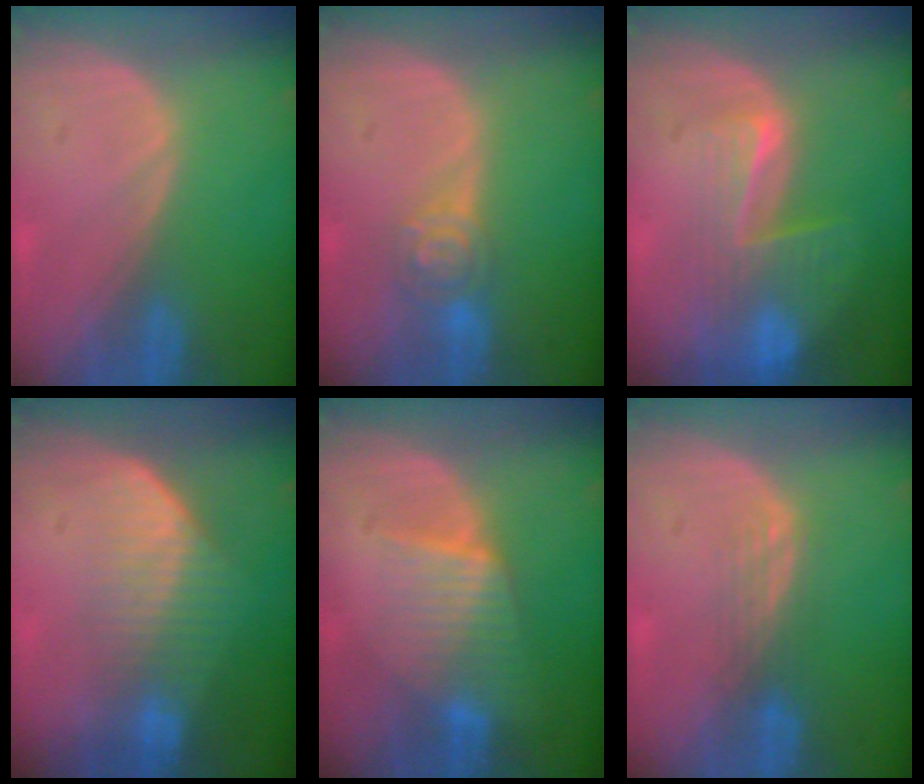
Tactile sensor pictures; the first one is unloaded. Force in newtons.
{"total": 4.6, "press": 4.0, "slide": 2.3}
{"total": 8.5, "press": 7.1, "slide": 4.6}
{"total": 7.4, "press": 6.4, "slide": 3.8}
{"total": 6.4, "press": 6.2, "slide": 1.6}
{"total": 3.0, "press": 2.5, "slide": 1.7}